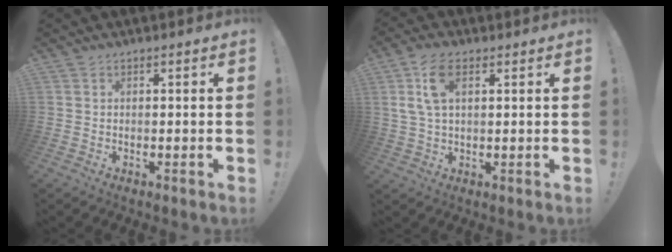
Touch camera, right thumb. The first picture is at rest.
{"total": 8.1, "force": [3.0, 4.0, 6.3], "torque": [-0.117, 0.005, 0.055]}